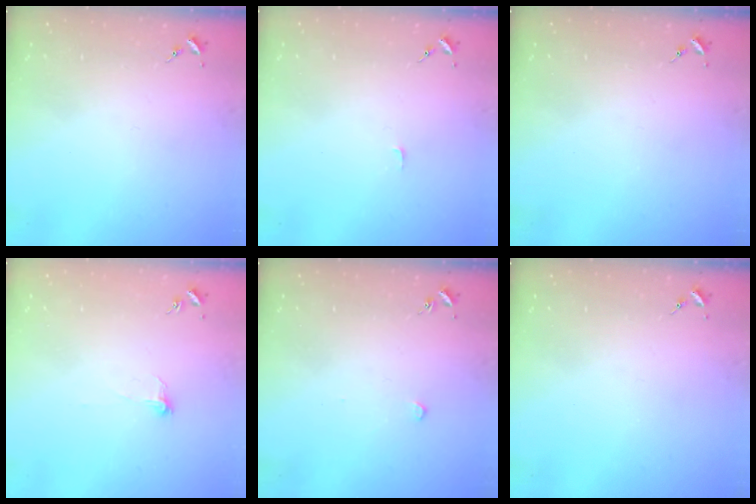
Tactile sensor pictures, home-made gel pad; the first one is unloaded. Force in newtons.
{"total": 2.5, "press": 2.5, "slide": 0.3}
{"total": 0.0}
{"total": 3.9, "press": 3.9, "slide": 0.3}
{"total": 3.0, "press": 2.9, "slide": 0.4}
{"total": 0.0}